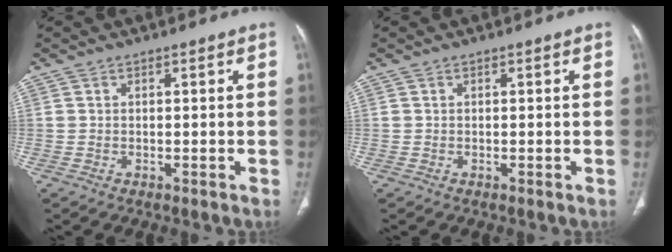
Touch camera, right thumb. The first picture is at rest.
{"total": 0.0}